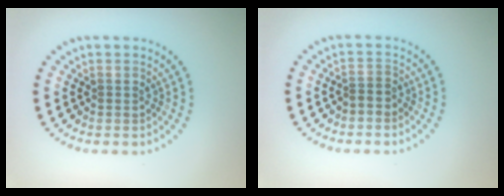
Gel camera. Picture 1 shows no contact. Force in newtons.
{"total": 0.8, "press": 0.6, "slide": 0.5}